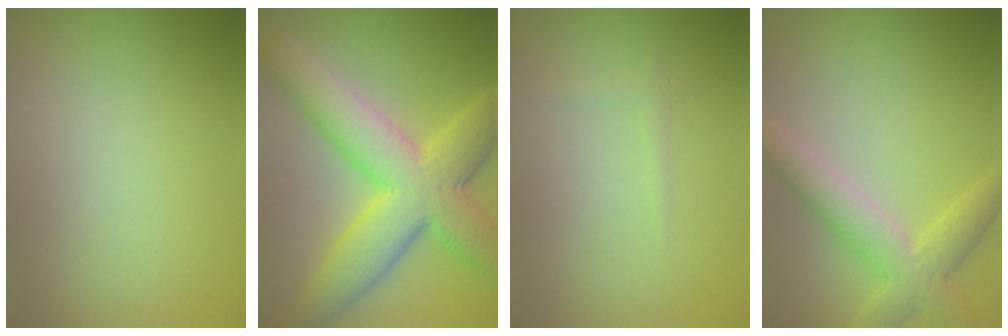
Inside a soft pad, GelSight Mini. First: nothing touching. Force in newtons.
{"total": 10.2, "press": 10.2, "slide": 0.2}
{"total": 0.9, "press": 0.8, "slide": 0.1}
{"total": 4.7, "press": 4.7, "slide": 0.4}